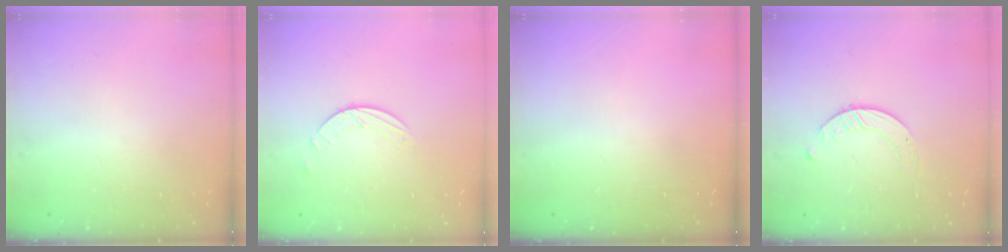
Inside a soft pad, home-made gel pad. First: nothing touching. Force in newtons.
{"total": 2.0, "press": 2.0, "slide": 0.2}
{"total": 0.0}
{"total": 2.8, "press": 2.8, "slide": 0.3}